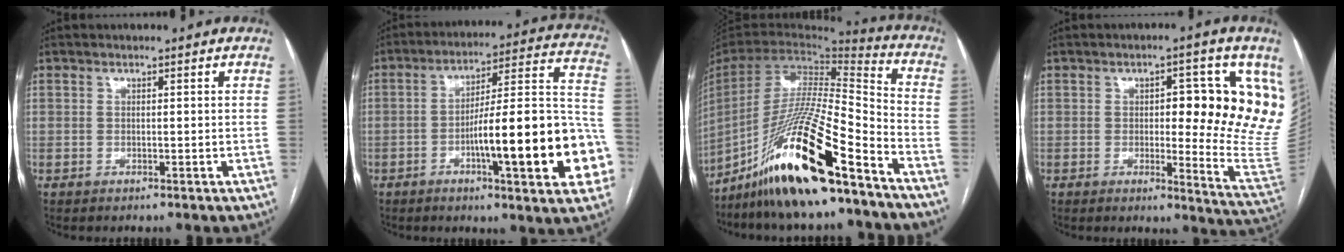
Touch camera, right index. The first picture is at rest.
{"total": 21.4, "force": [-6.3, 2.9, 20.3], "torque": [-0.224, 0.026, -0.082]}
{"total": 22.6, "force": [-15.3, 1.8, 16.5], "torque": [-0.327, -0.031, -0.277]}
{"total": 15.4, "force": [3.6, 3.9, 14.5], "torque": [-0.137, 0.003, 0.041]}